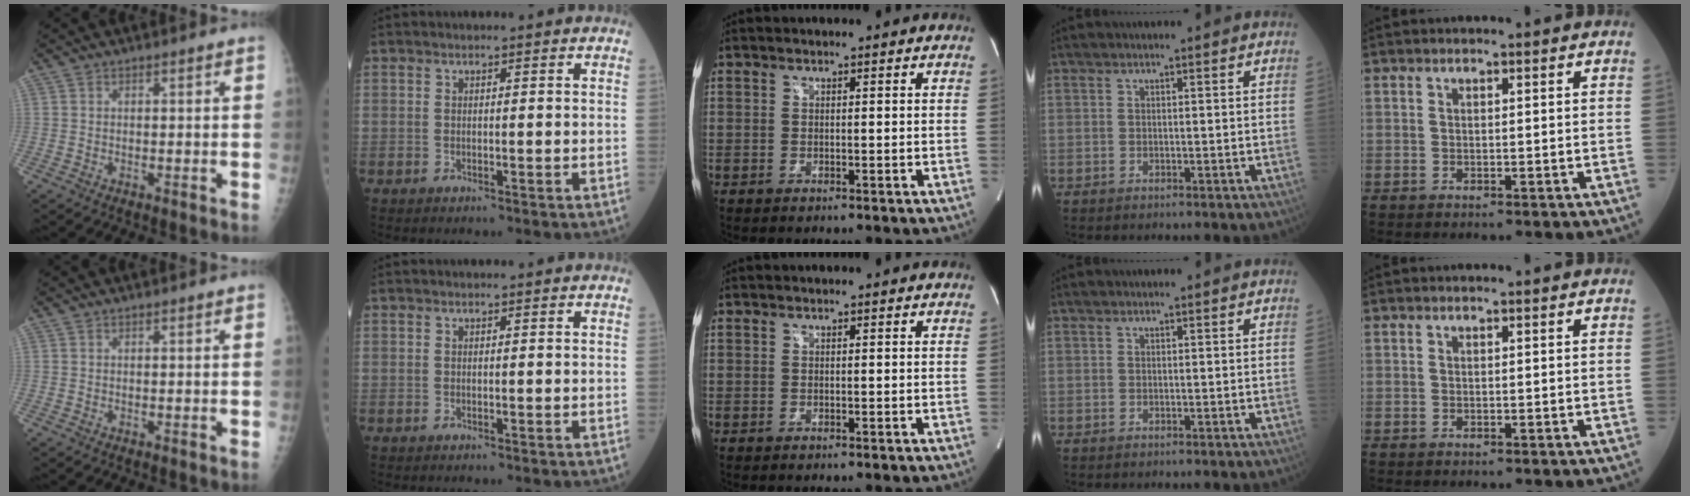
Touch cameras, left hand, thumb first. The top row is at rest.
{}